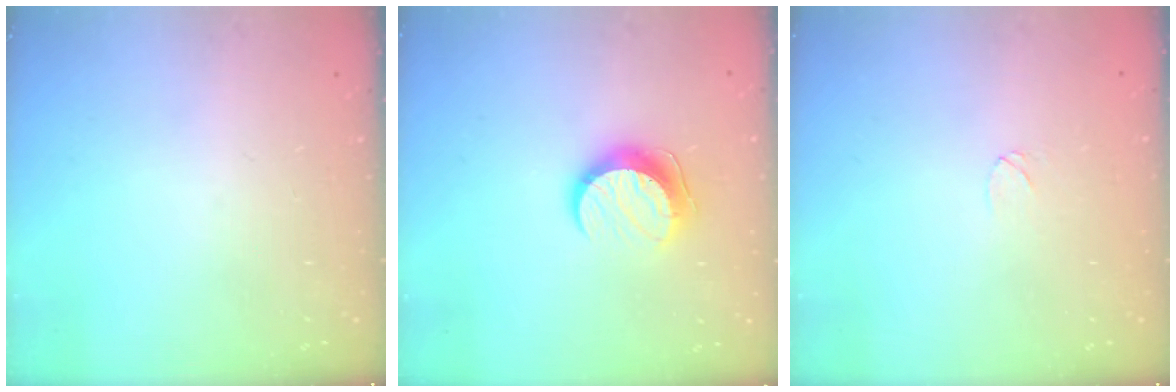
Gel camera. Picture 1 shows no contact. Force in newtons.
{"total": 9.7, "press": 9.7, "slide": 0.7}
{"total": 3.5, "press": 3.5, "slide": 0.3}